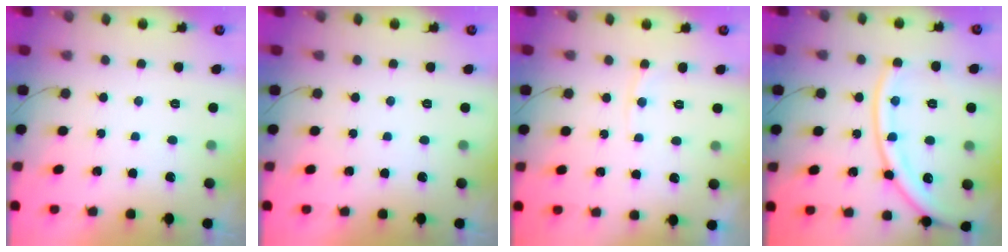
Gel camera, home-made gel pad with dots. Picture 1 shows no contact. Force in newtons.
{"total": 0.0}
{"total": 4.7, "press": 4.7, "slide": 0.6}
{"total": 16.8, "press": 16.7, "slide": 2.0}